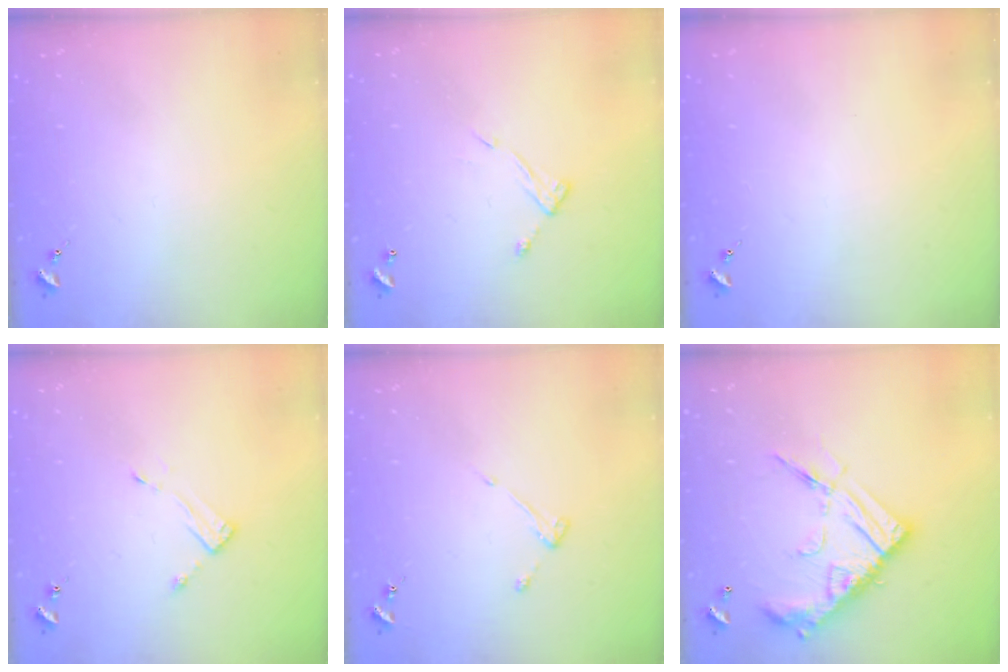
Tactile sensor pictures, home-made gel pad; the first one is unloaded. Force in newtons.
{"total": 7.7, "press": 7.7, "slide": 0.6}
{"total": 0.0}
{"total": 3.5, "press": 3.5, "slide": 0.1}
{"total": 3.0, "press": 3.0, "slide": 0.4}
{"total": 18.6, "press": 18.5, "slide": 1.7}